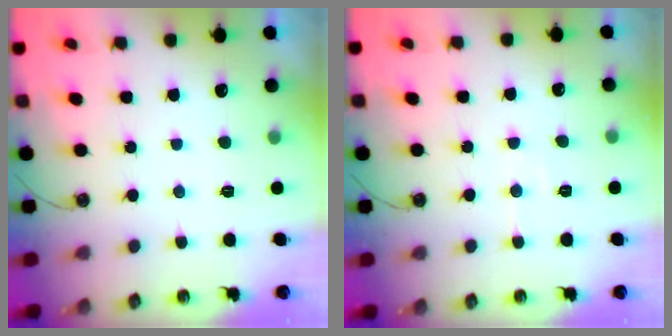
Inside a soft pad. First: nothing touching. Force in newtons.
{"total": 5.2, "press": 5.2, "slide": 0.8}